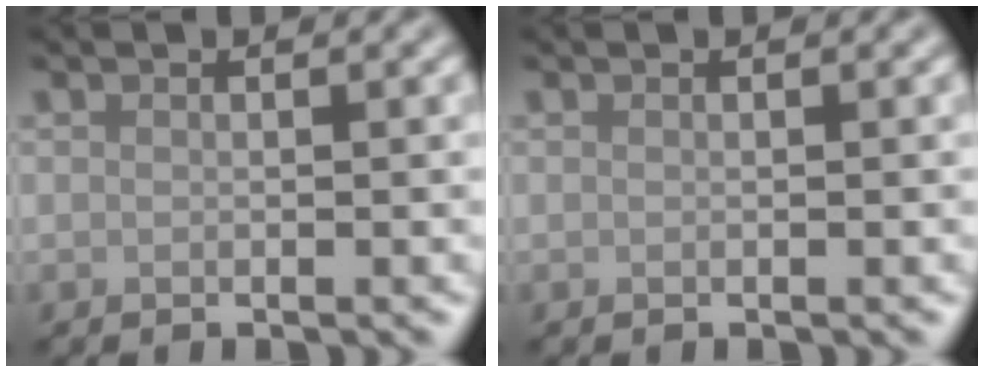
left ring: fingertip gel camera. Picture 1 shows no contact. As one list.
[{"total": 0.0}]